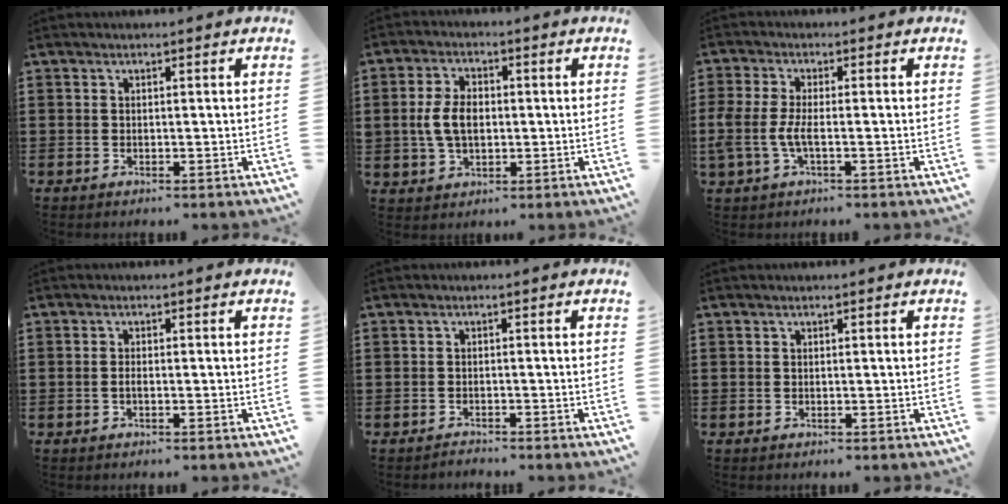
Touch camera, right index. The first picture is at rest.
{"total": 6.0, "force": [0.0, 3.8, 4.5], "torque": [-0.114, 0.006, -0.007]}
{"total": 4.5, "force": [-1.3, 1.4, 4.1], "torque": [-0.107, -0.009, -0.034]}
{"total": 1.0, "force": [-0.4, 0.2, 0.9], "torque": [-0.017, -0.002, -0.007]}
{"total": 1.1, "force": [-1.1, 0.2, -0.2], "torque": [0.001, 0.006, -0.026]}
{"total": 0.0}